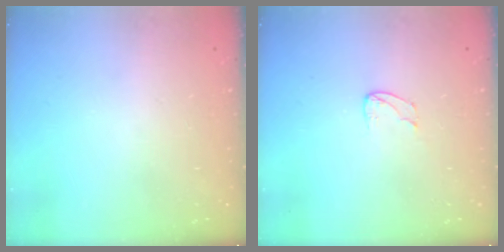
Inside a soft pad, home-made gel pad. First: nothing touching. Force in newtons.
{"total": 4.1, "press": 4.1, "slide": 0.4}